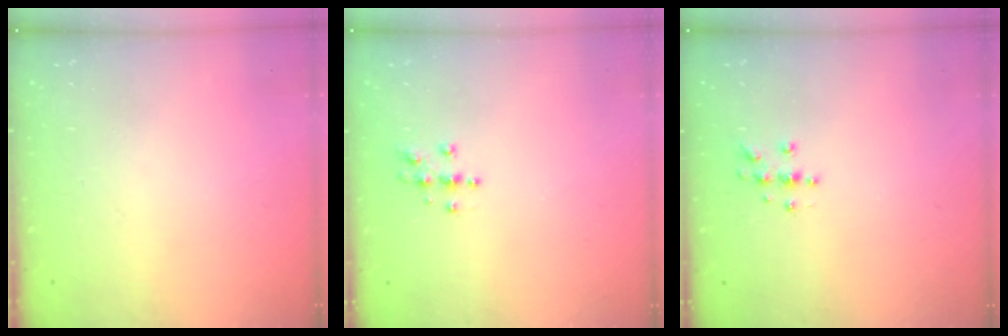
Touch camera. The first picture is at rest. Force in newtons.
{"total": 3.9, "press": 3.9, "slide": 0.3}
{"total": 4.9, "press": 4.8, "slide": 0.6}